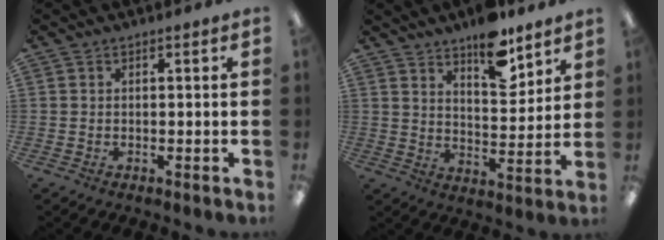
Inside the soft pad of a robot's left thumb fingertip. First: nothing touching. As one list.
[{"total": 12.2, "force": [9.3, 4.7, 6.4], "torque": [-0.081, -0.058, 0.160]}]